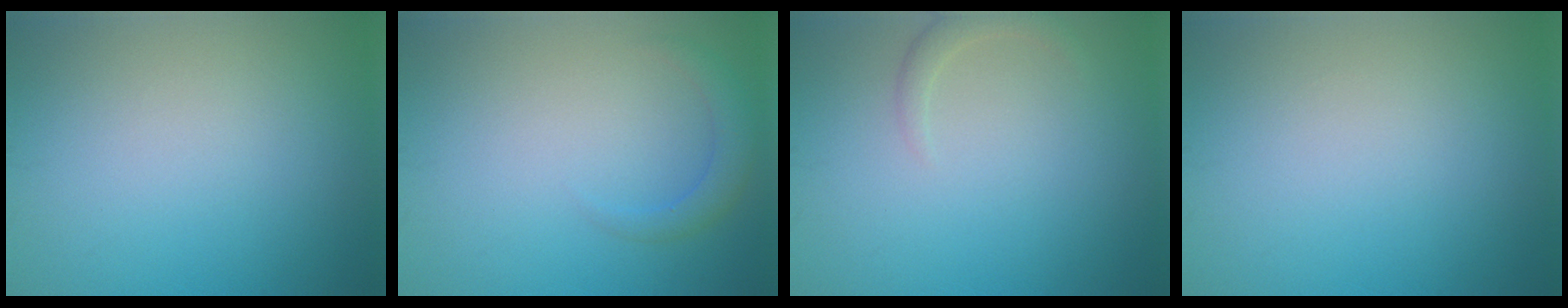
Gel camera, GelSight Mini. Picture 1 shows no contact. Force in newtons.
{"total": 1.9, "press": 1.9, "slide": 0.1}
{"total": 1.4, "press": 1.4, "slide": 0.1}
{"total": 0.0}